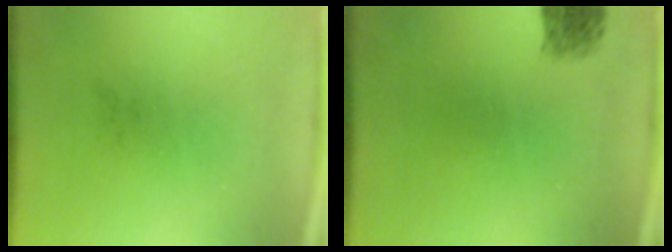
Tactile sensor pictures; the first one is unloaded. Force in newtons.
{"total": 1.9}